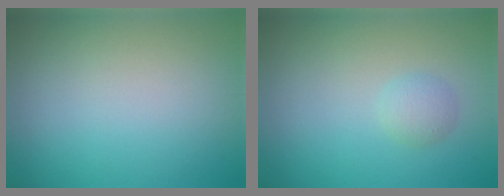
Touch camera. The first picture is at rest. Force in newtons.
{"total": 1.3, "press": 1.3, "slide": 0.0}